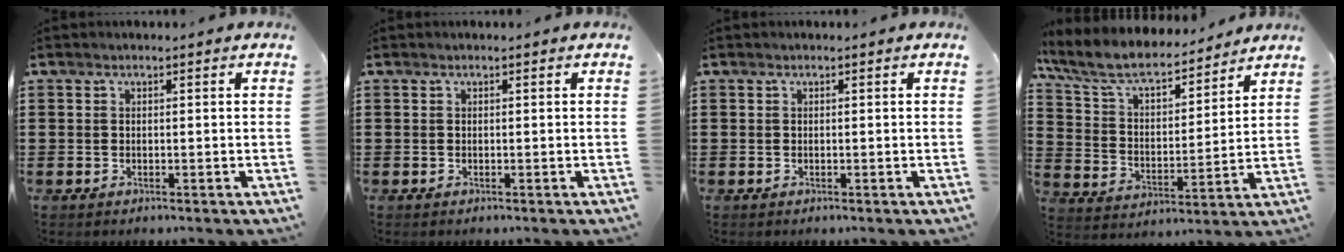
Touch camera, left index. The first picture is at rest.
{"total": 0.0}
{"total": 0.0}
{"total": 7.8, "force": [7.0, 1.8, 3.1], "torque": [-0.091, -0.040, 0.119]}